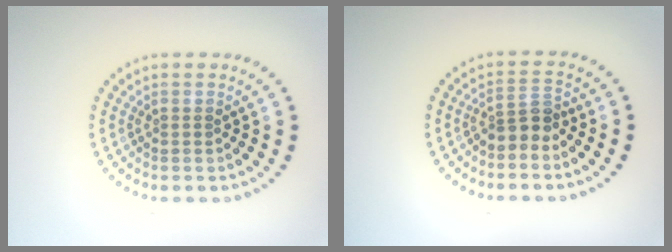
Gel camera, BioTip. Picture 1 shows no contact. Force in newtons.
{"total": 2.3, "press": 1.9, "slide": 1.4}